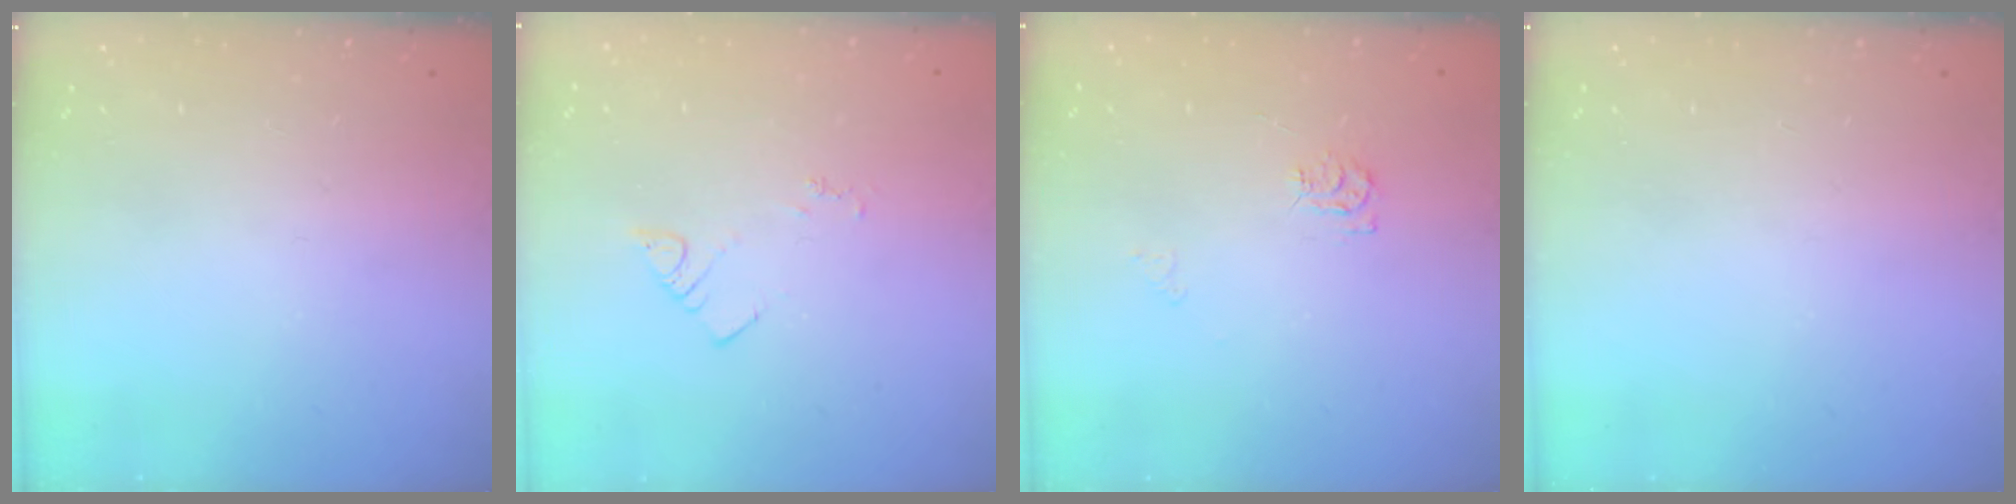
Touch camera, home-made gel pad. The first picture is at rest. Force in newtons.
{"total": 2.9, "press": 2.8, "slide": 0.4}
{"total": 4.9, "press": 4.9, "slide": 0.4}
{"total": 0.0}